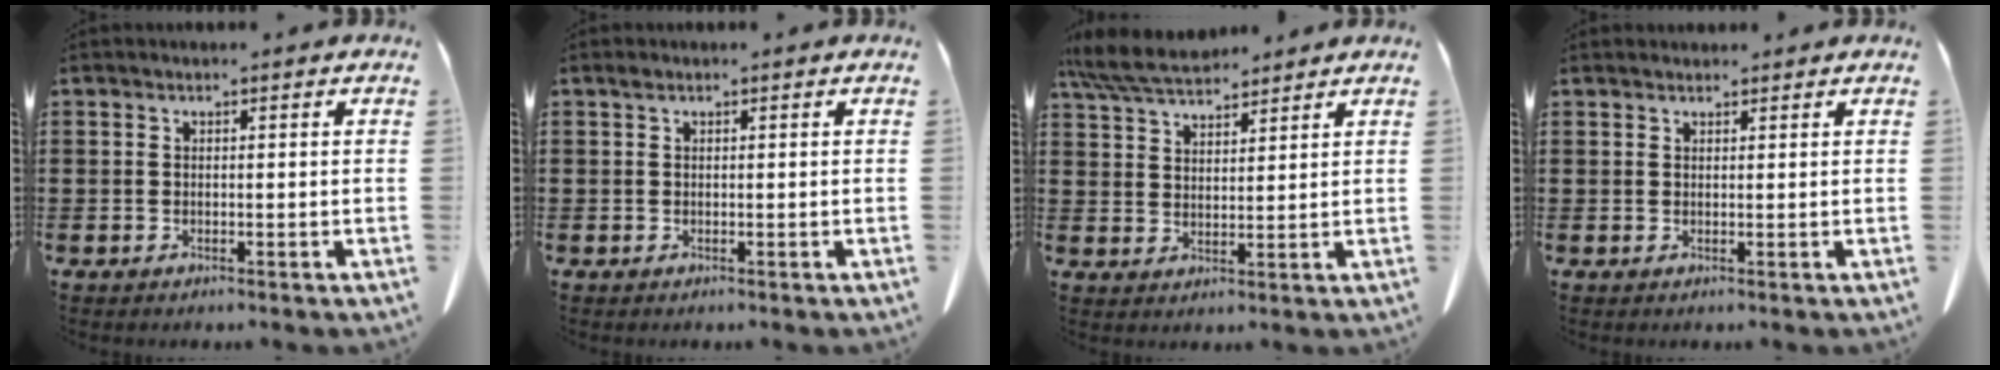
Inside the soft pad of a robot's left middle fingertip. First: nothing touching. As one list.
[{"total": 0.7, "force": [0.4, 0.5, 0.3], "torque": [-0.008, 0.003, 0.008]}, {"total": 6.9, "force": [6.1, 1.5, 2.9], "torque": [-0.076, -0.017, 0.114]}, {"total": 1.0, "force": [1.0, 0.3, 0.1], "torque": [0.004, -0.004, 0.019]}]